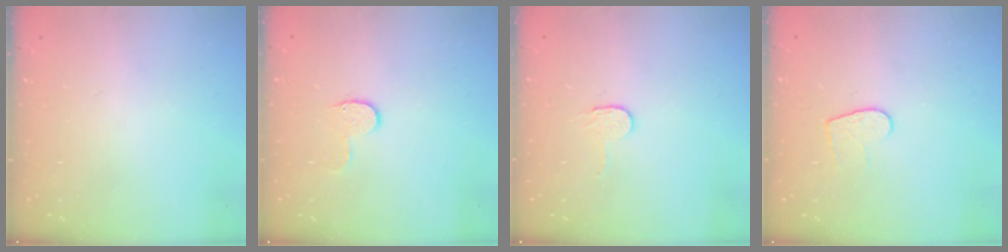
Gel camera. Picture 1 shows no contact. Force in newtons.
{"total": 4.6, "press": 4.6, "slide": 0.5}
{"total": 2.7, "press": 2.7, "slide": 0.2}
{"total": 6.7, "press": 6.7, "slide": 0.4}